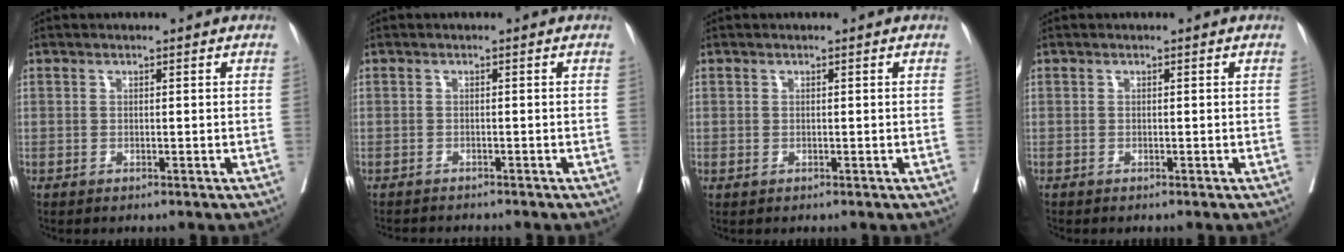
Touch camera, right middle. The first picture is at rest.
{"total": 4.4, "force": [-4.2, 0.4, 1.3], "torque": [-0.014, -0.010, -0.059]}
{"total": 0.0}
{"total": 0.8, "force": [-0.6, -0.2, 0.4], "torque": [-0.002, 0.001, -0.007]}